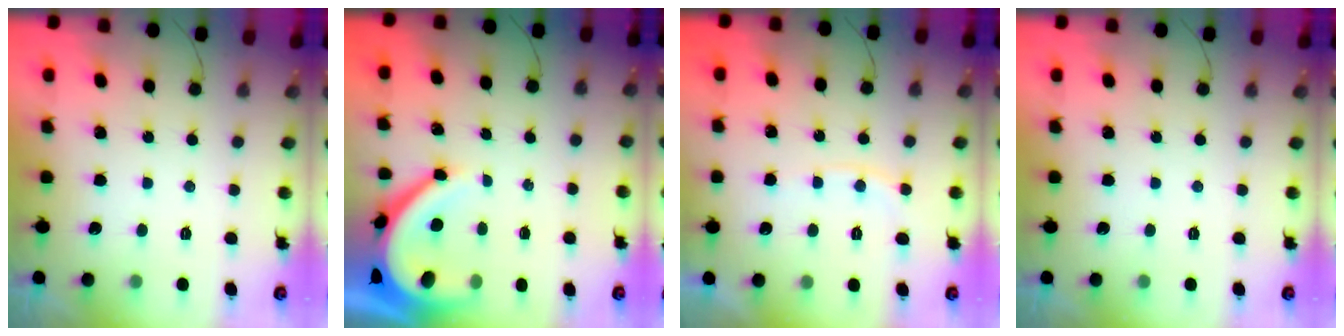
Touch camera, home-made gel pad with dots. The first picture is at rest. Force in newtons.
{"total": 8.8, "press": 8.7, "slide": 1.4}
{"total": 5.9, "press": 5.8, "slide": 0.9}
{"total": 0.0}